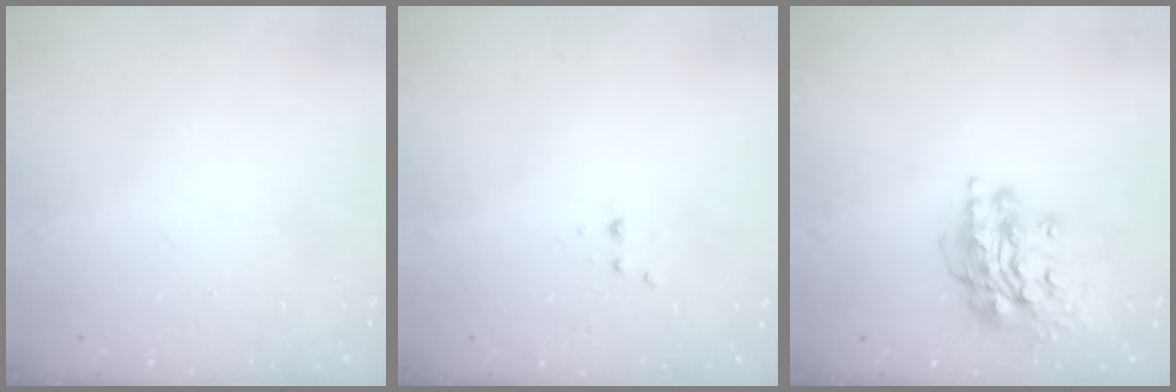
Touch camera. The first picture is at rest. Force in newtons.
{"total": 2.9, "press": 2.7, "slide": 1.0}
{"total": 15.0, "press": 14.9, "slide": 1.6}